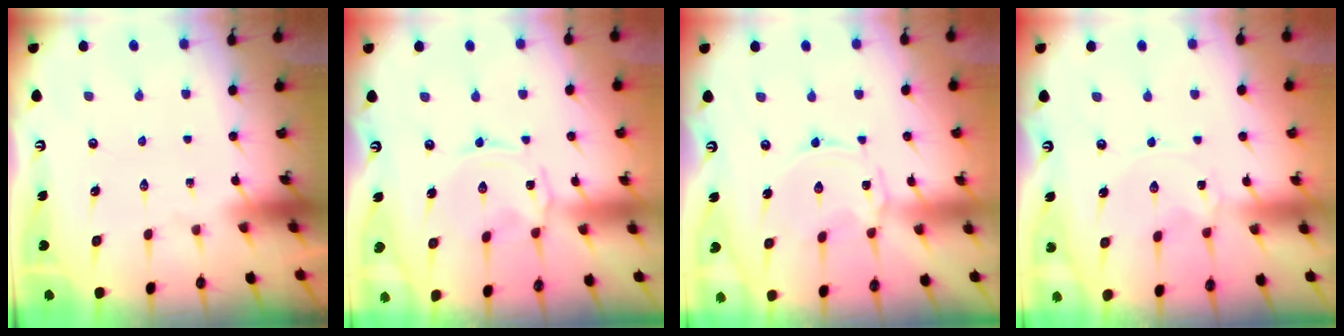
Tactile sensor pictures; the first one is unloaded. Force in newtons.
{"total": 1.4, "press": 1.3, "slide": 0.5}
{"total": 1.2, "press": 1.1, "slide": 0.4}
{"total": 1.2, "press": 1.2, "slide": 0.3}